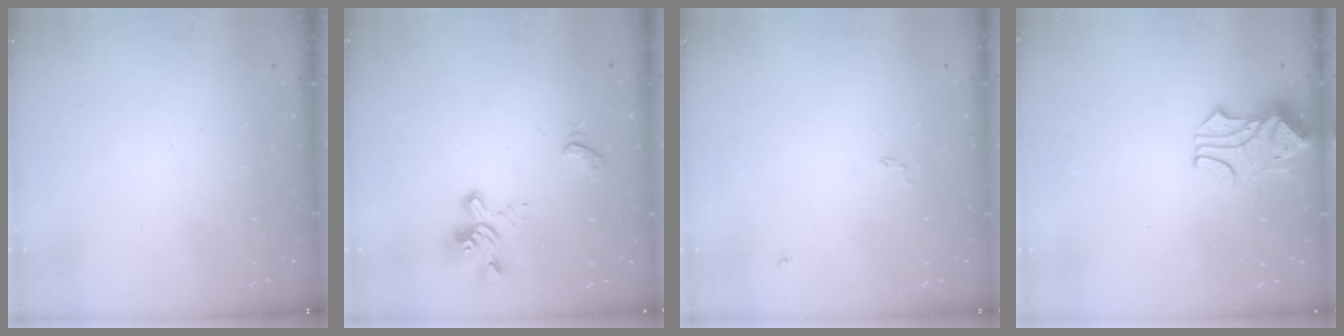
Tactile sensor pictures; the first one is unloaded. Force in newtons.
{"total": 2.4, "press": 1.9, "slide": 1.5}
{"total": 2.5, "press": 2.5, "slide": 0.3}
{"total": 1.6, "press": 1.2, "slide": 1.0}